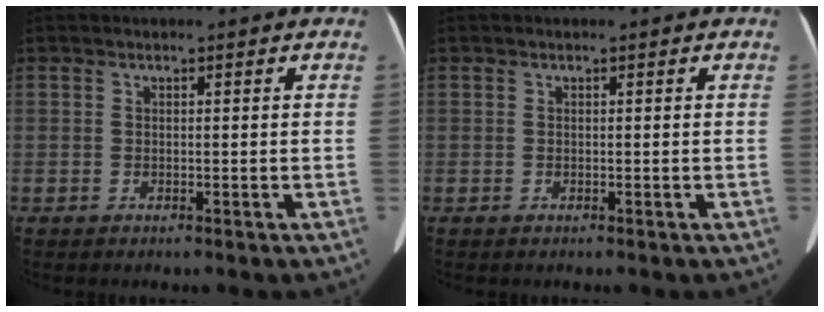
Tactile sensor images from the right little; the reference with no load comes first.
{"total": 0.0}